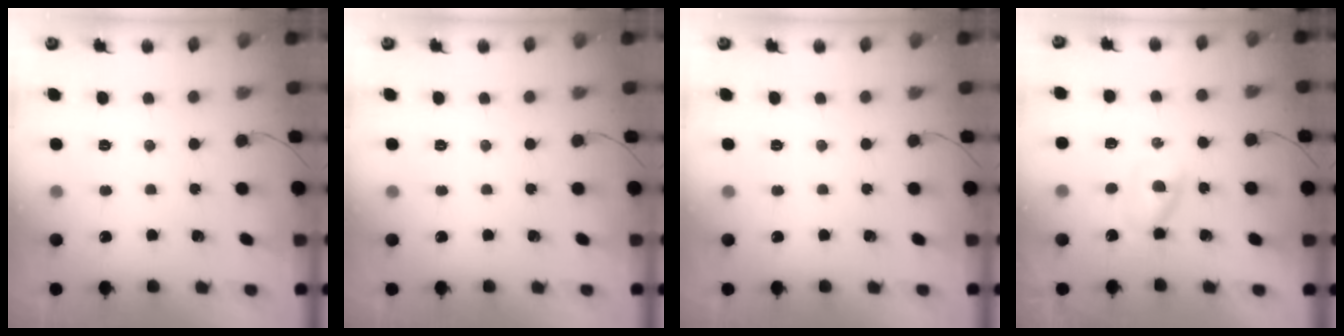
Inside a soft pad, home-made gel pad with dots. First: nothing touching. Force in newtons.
{"total": 0.0}
{"total": 0.0}
{"total": 3.0, "press": 2.7, "slide": 1.3}